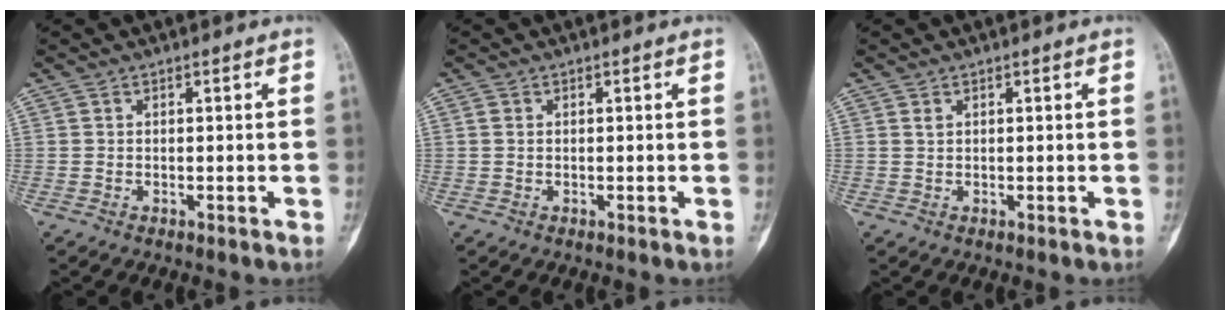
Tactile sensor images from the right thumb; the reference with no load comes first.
{"total": 1.0, "force": [0.2, 0.8, 0.6], "torque": [-0.015, 0.002, 0.006]}
{"total": 0.8, "force": [0.5, 0.5, 0.5], "torque": [-0.010, 0.001, 0.011]}